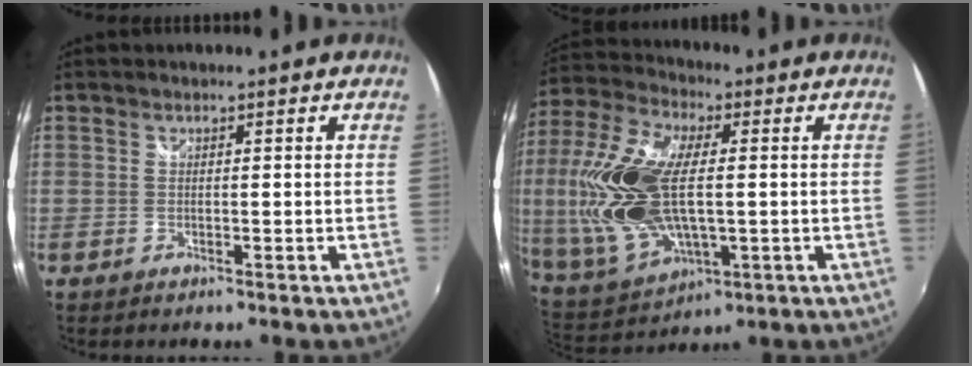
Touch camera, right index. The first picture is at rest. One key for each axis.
{"total": 23.5, "fx": 0.6, "fy": 11.9, "fz": 20.2, "tx": -0.439, "ty": -0.001, "tz": 0.022}